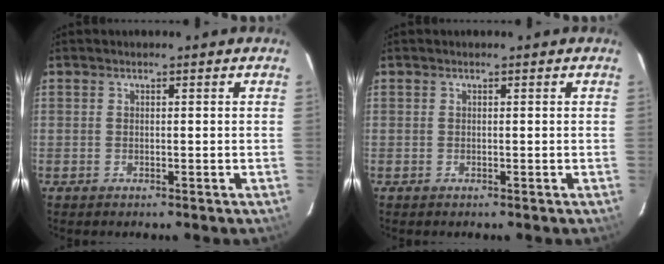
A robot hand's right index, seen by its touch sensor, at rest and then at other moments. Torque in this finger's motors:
{"motor_torque": [0.00, 0.00, 0.00, 0.00]}